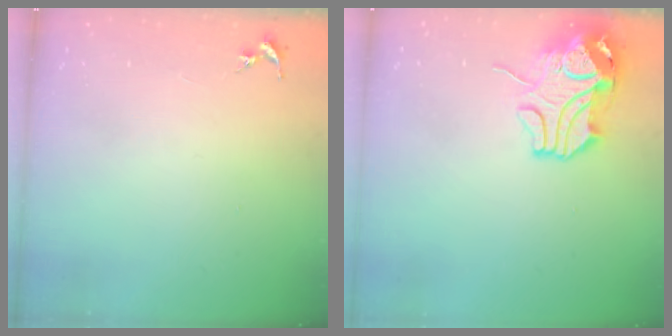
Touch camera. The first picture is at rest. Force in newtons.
{"total": 11.8, "press": 11.7, "slide": 1.5}